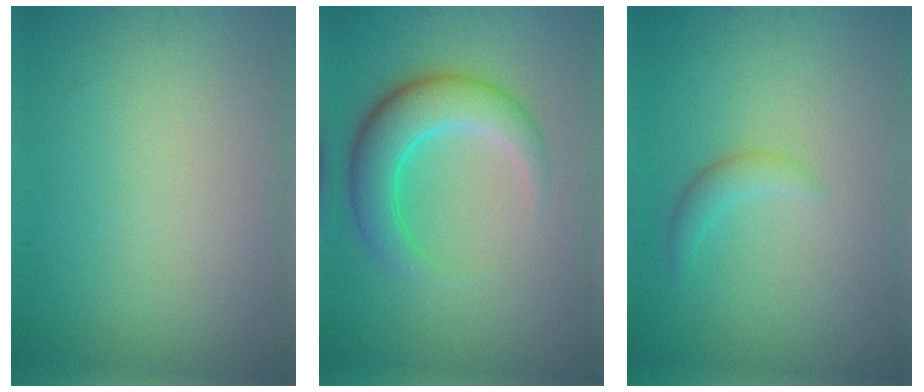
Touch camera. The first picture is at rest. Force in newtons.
{"total": 5.6, "press": 5.6, "slide": 0.1}
{"total": 1.5, "press": 1.5, "slide": 0.1}